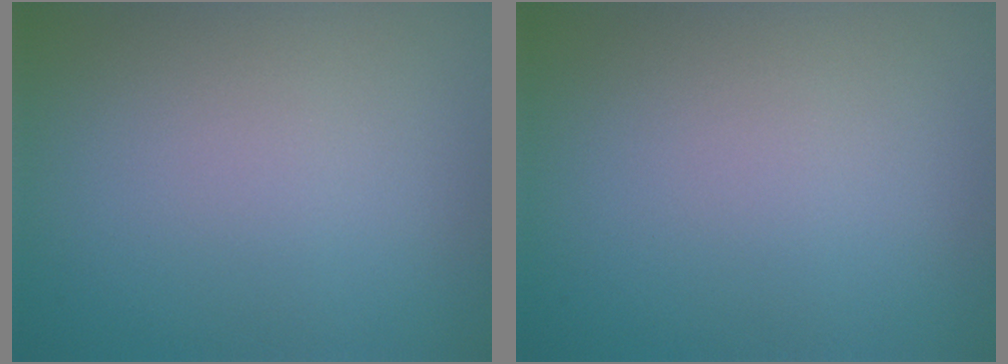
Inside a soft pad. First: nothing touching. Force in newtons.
{"total": 0.0}